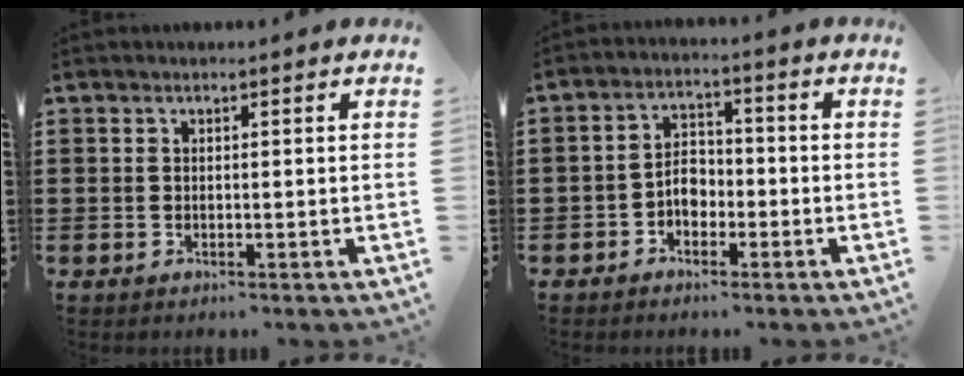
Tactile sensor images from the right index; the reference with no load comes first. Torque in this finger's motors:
{"motor_torque": [0.45, 1.08, 0.12, -0.01]}